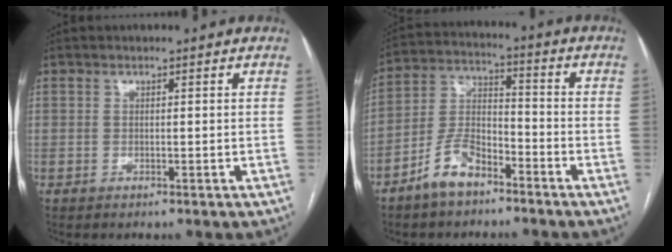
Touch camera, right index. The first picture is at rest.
{"total": 8.5, "force": [-5.8, 3.7, 5.0], "torque": [-0.111, 0.010, -0.115]}